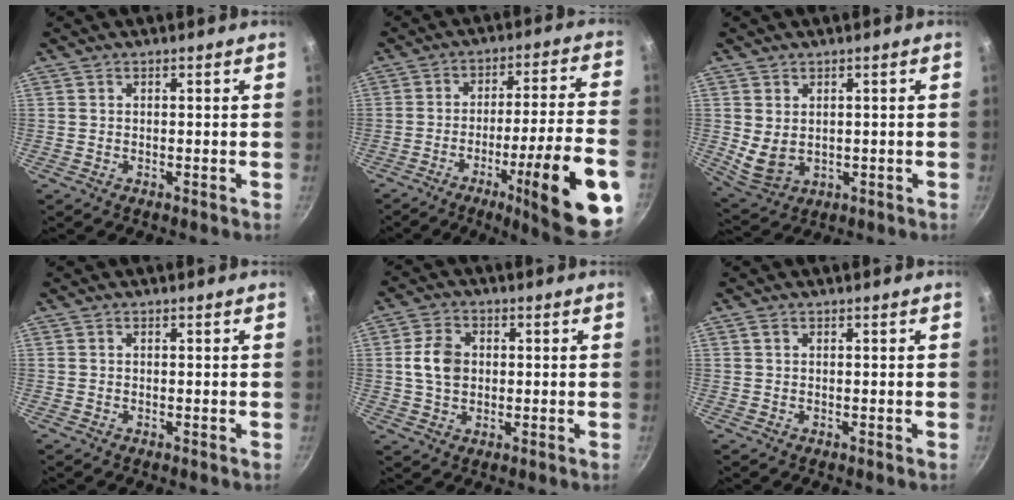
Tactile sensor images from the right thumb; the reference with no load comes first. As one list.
[{"total": 22.1, "force": [-9.3, 3.3, 19.8], "torque": [-0.257, 0.032, -0.130]}, {"total": 5.9, "force": [0.7, 4.4, 3.9], "torque": [-0.062, -0.016, 0.031]}, {"total": 0.0}, {"total": 6.9, "force": [0.5, 5.2, 4.5], "torque": [-0.072, 0.009, 0.004]}, {"total": 0.6, "force": [0.2, 0.3, 0.4], "torque": [-0.011, 0.004, 0.005]}]